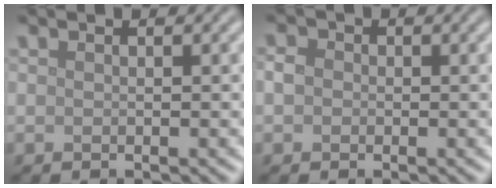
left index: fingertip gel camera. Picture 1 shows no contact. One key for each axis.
{"total": 1.4, "fx": -0.1, "fy": 1.3, "fz": 0.6, "tx": -0.007, "ty": -0.001, "tz": -0.009}